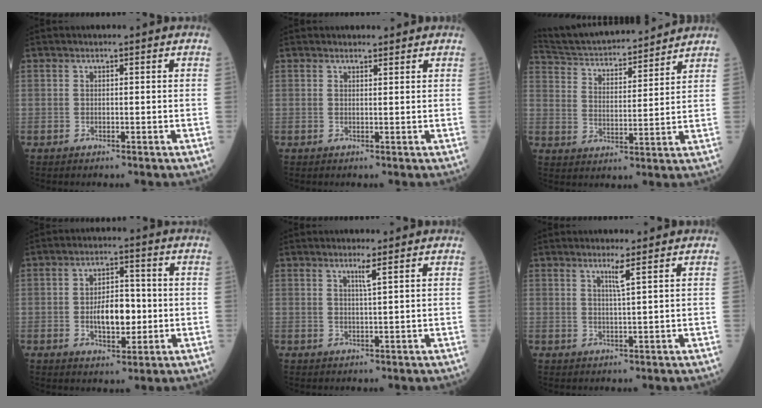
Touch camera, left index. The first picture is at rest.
{"total": 1.9, "force": [1.9, 0.3, 0.2], "torque": [-0.011, 0.004, 0.026]}
{"total": 17.4, "force": [16.3, 2.4, 5.6], "torque": [-0.098, 0.022, 0.258]}
{"total": 6.9, "force": [-0.8, 3.3, 6.0], "torque": [-0.107, 0.005, -0.010]}
{"total": 1.7, "force": [1.0, -0.6, 1.2], "torque": [-0.031, -0.006, 0.023]}
{"total": 2.1, "force": [1.3, -0.8, 1.5], "torque": [-0.035, -0.008, 0.027]}